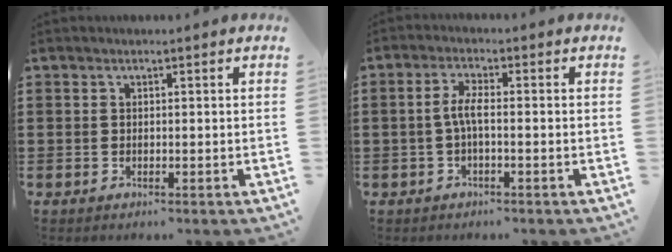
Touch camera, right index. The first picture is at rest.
{"total": 3.5, "force": [-0.7, 0.8, 3.3], "torque": [-0.076, 0.000, -0.020]}